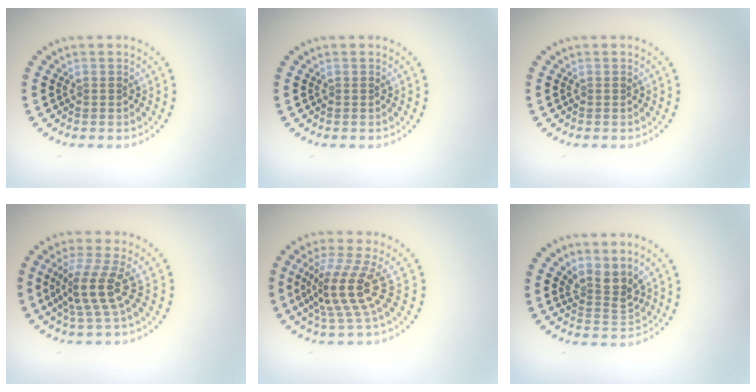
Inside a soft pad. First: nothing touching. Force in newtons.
{"total": 0.0}
{"total": 0.0}
{"total": 3.9, "press": 2.9, "slide": 2.6}
{"total": 4.5, "press": 3.1, "slide": 3.2}
{"total": 2.7, "press": 2.0, "slide": 1.9}